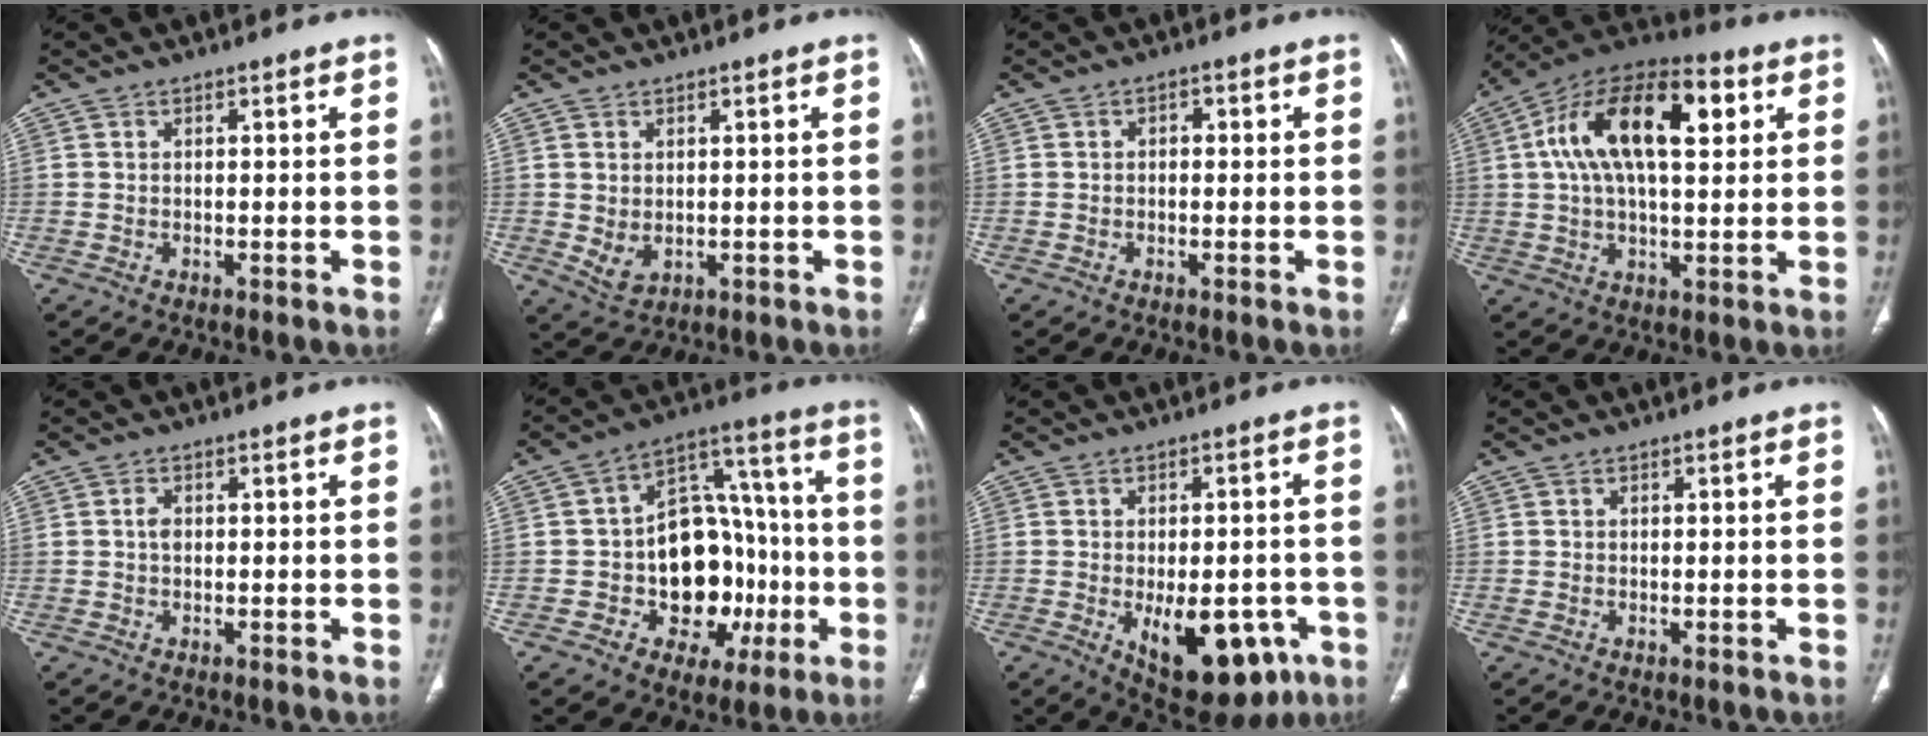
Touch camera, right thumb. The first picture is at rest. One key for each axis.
{"total": 3.7, "fx": 0.0, "fy": 2.6, "fz": 2.6, "tx": -0.048, "ty": -0.007, "tz": 0.015}
{"total": 1.5, "fx": 0.1, "fy": 1.0, "fz": 1.1, "tx": -0.010, "ty": 0.004, "tz": -0.003}
{"total": 21.0, "fx": 5.6, "fy": 10.2, "fz": 17.5, "tx": -0.285, "ty": 0.022, "tz": 0.083}
{"total": 1.6, "fx": 0.2, "fy": 1.1, "fz": 1.1, "tx": -0.020, "ty": 0.003, "tz": 0.000}
{"total": 19.9, "fx": -4.0, "fy": 14.0, "fz": 13.6, "tx": -0.136, "ty": 0.047, "tz": -0.047}
{"total": 16.3, "fx": -5.8, "fy": 8.6, "fz": 12.6, "tx": -0.156, "ty": 0.008, "tz": -0.059}
{"total": 0.0}